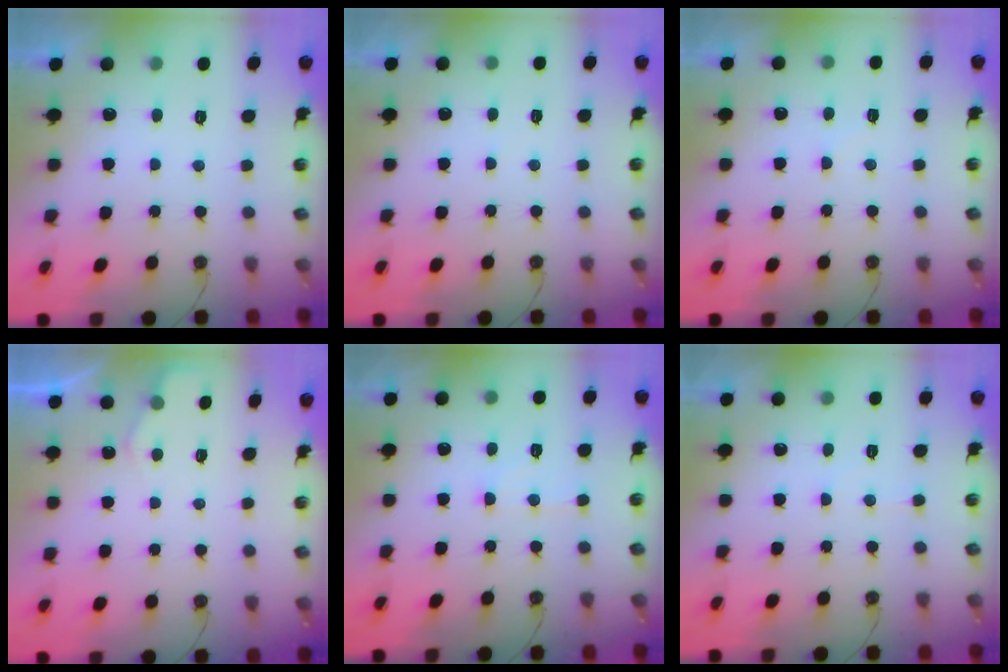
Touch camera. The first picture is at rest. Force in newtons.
{"total": 2.4, "press": 2.3, "slide": 0.4}
{"total": 4.5, "press": 4.5, "slide": 0.7}
{"total": 3.2, "press": 3.2, "slide": 0.6}
{"total": 6.4, "press": 6.4, "slide": 0.3}
{"total": 4.8, "press": 4.7, "slide": 0.5}